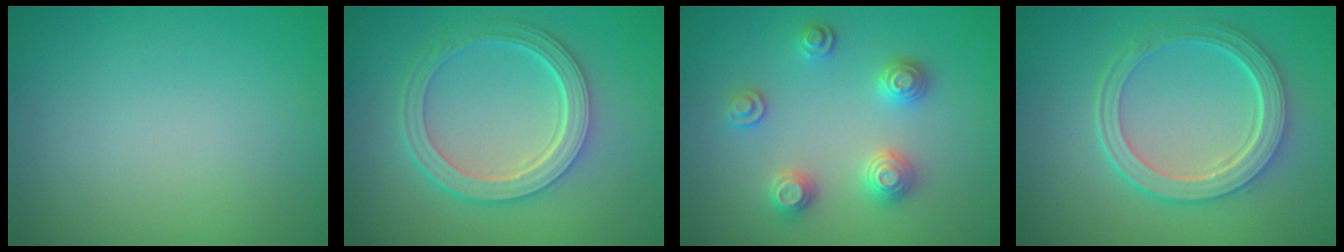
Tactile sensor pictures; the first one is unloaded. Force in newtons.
{"total": 5.1, "press": 3.9, "slide": 3.3}
{"total": 2.9, "press": 2.8, "slide": 0.8}
{"total": 4.9, "press": 4.0, "slide": 2.9}